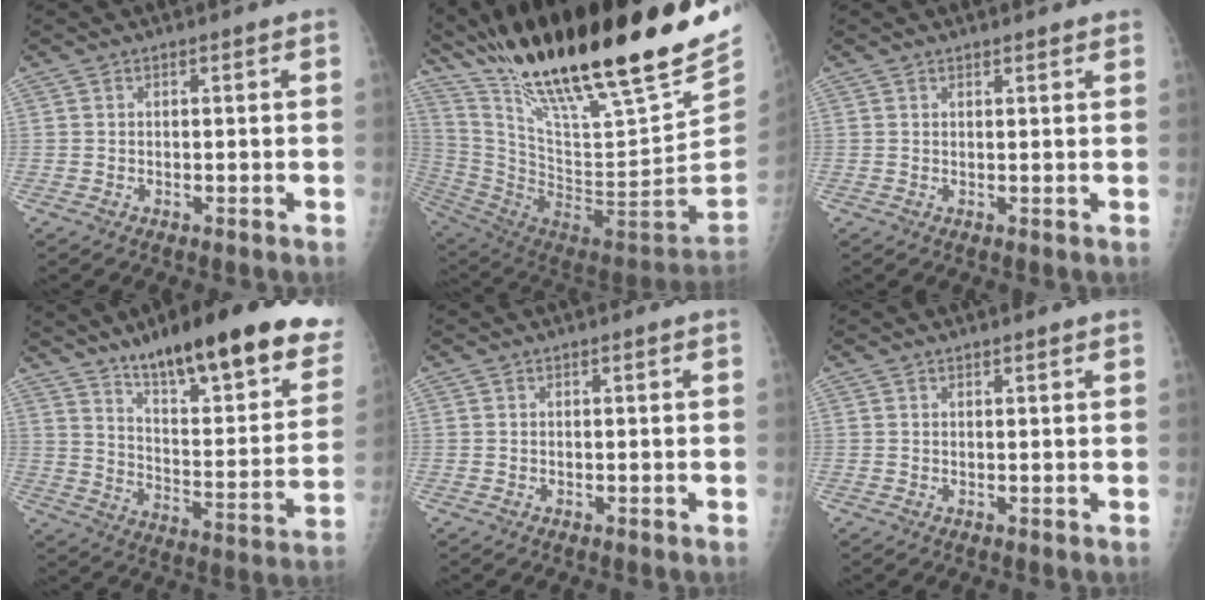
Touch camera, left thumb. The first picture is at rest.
{"total": 36.2, "force": [26.3, 7.2, 23.8], "torque": [-0.377, -0.106, 0.437]}
{"total": 1.5, "force": [1.4, 0.3, 0.6], "torque": [-0.002, -0.002, 0.019]}
{"total": 27.0, "force": [17.9, 6.6, 19.2], "torque": [-0.240, -0.067, 0.268]}
{"total": 0.0}
{"total": 0.8, "force": [0.7, 0.1, 0.3], "torque": [-0.005, -0.001, 0.012]}